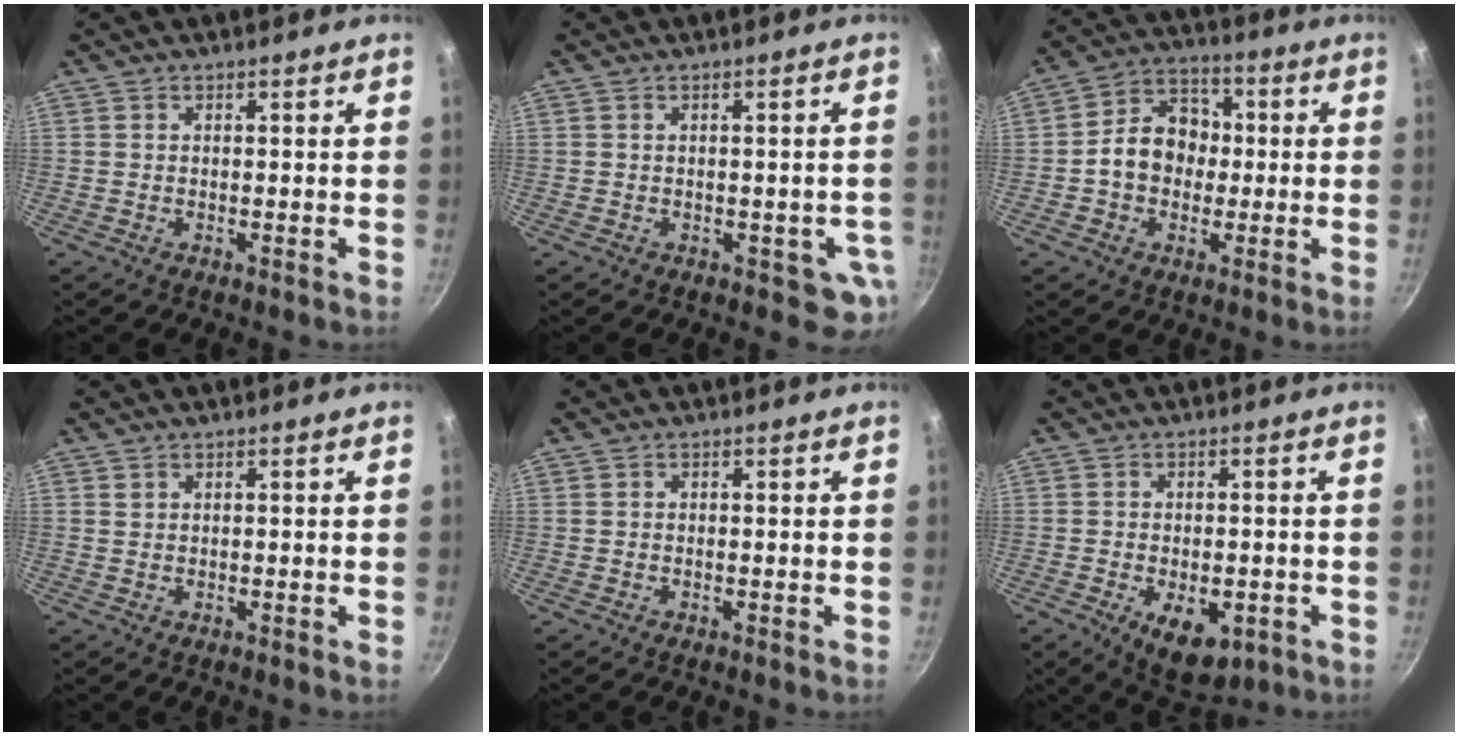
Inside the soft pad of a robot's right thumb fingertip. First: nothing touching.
{"total": 3.8, "force": [-0.7, 2.5, 2.8], "torque": [-0.013, 0.003, -0.004]}
{"total": 11.1, "force": [-0.5, 8.9, 6.5], "torque": [-0.065, 0.029, -0.024]}
{"total": 0.6, "force": [0.4, 0.5, 0.2], "torque": [-0.002, 0.001, 0.007]}
{"total": 0.0}
{"total": 9.1, "force": [-3.2, 5.0, 6.9], "torque": [-0.073, 0.004, -0.030]}